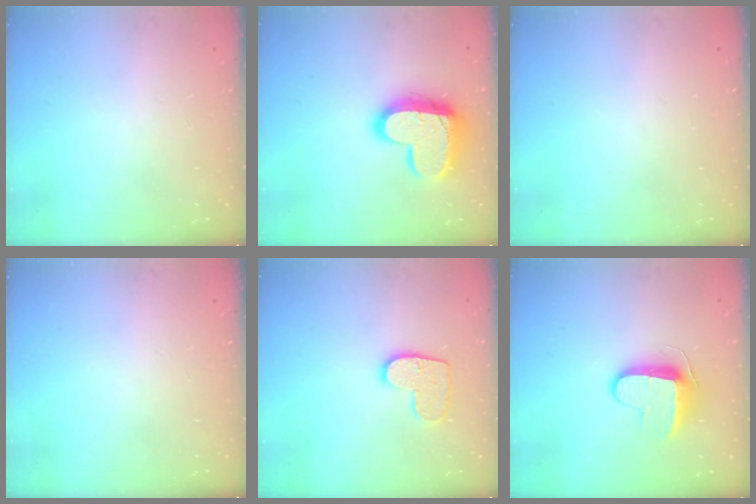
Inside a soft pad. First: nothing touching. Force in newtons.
{"total": 17.0, "press": 16.9, "slide": 1.1}
{"total": 0.0}
{"total": 0.0}
{"total": 10.0, "press": 10.0, "slide": 0.5}
{"total": 9.2, "press": 9.2, "slide": 0.9}